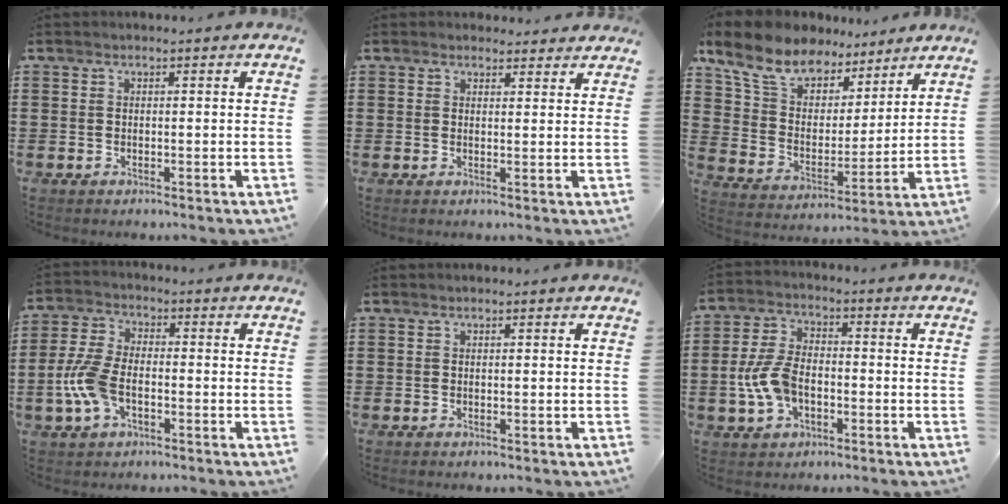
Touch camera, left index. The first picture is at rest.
{"total": 2.0, "force": [1.9, 0.6, 0.1], "torque": [0.001, -0.003, 0.036]}
{"total": 9.5, "force": [7.8, 4.5, 3.0], "torque": [-0.105, -0.043, 0.144]}
{"total": 8.1, "force": [-2.1, 4.3, 6.6], "torque": [-0.158, -0.004, -0.042]}
{"total": 0.0}
{"total": 7.8, "force": [-1.7, 4.6, 6.1], "torque": [-0.155, 0.000, -0.040]}